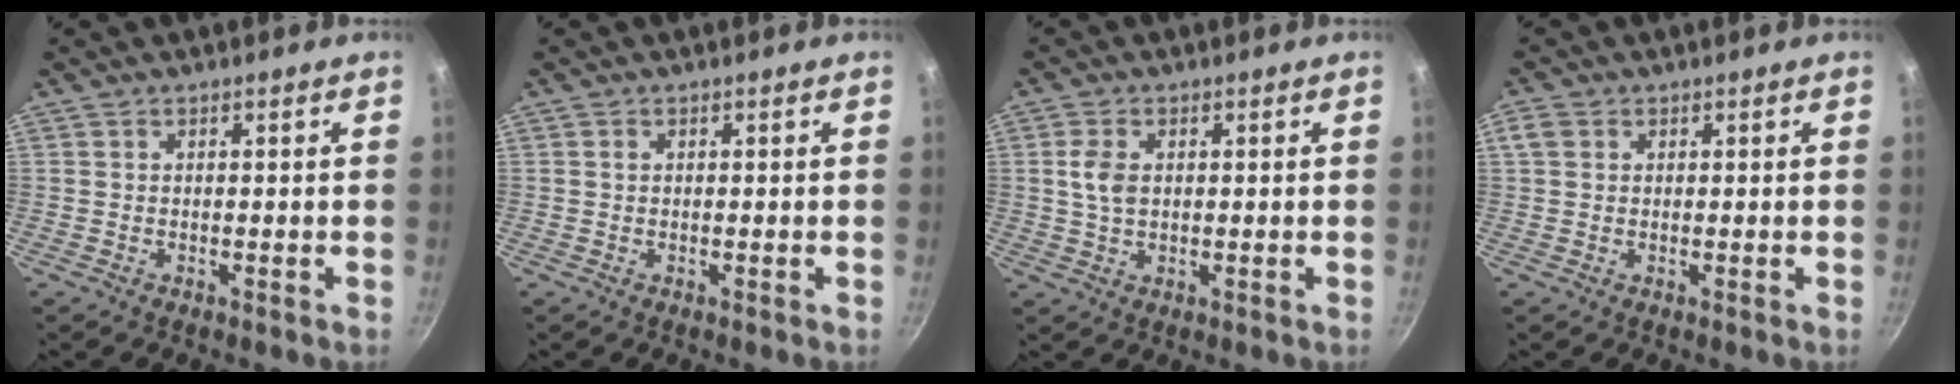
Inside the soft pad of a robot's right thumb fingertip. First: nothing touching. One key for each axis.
{"total": 0.6, "fx": 0.1, "fy": 0.5, "fz": 0.3, "tx": -0.005, "ty": 0.004, "tz": 0.003}
{"total": 4.5, "fx": 0.8, "fy": 2.9, "fz": 3.3, "tx": -0.062, "ty": 0.002, "tz": 0.015}
{"total": 2.7, "fx": 0.8, "fy": 2.2, "fz": 1.3, "tx": -0.017, "ty": 0.003, "tz": 0.013}